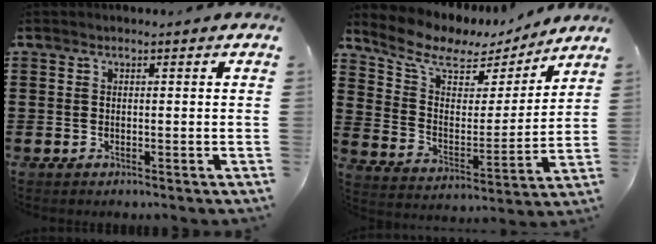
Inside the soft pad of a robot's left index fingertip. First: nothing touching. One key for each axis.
{"total": 7.8, "fx": 6.3, "fy": 3.4, "fz": 3.0, "tx": -0.097, "ty": -0.038, "tz": 0.109}